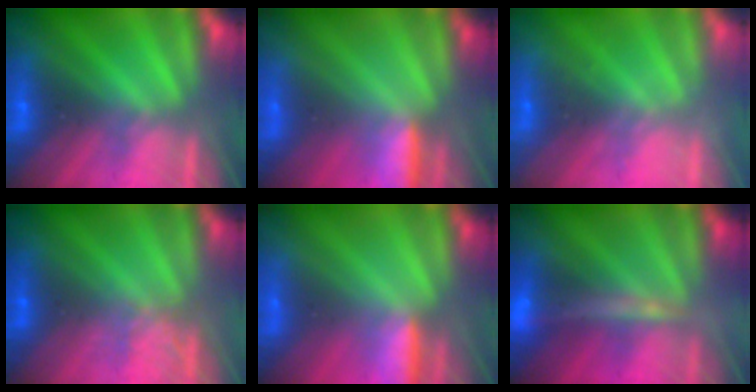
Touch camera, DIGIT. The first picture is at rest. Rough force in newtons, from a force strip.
{"total": 2.9}
{"total": 2.1}
{"total": 1.8}
{"total": 2.9}
{"total": 5.1}